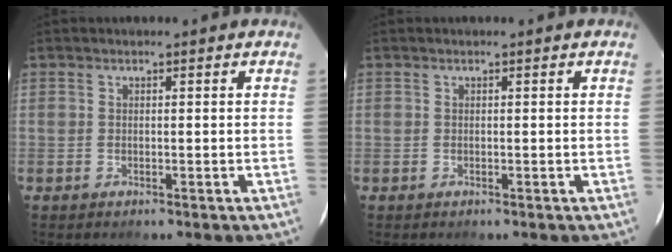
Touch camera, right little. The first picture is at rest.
{"total": 0.0}